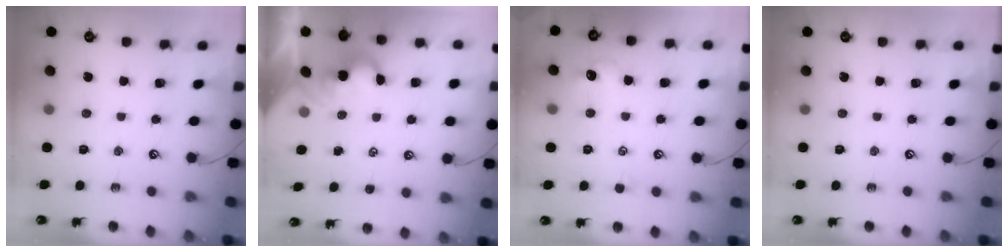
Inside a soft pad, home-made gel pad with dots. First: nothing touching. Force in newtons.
{"total": 2.1, "press": 2.1, "slide": 0.4}
{"total": 1.4, "press": 1.2, "slide": 0.6}
{"total": 0.0}